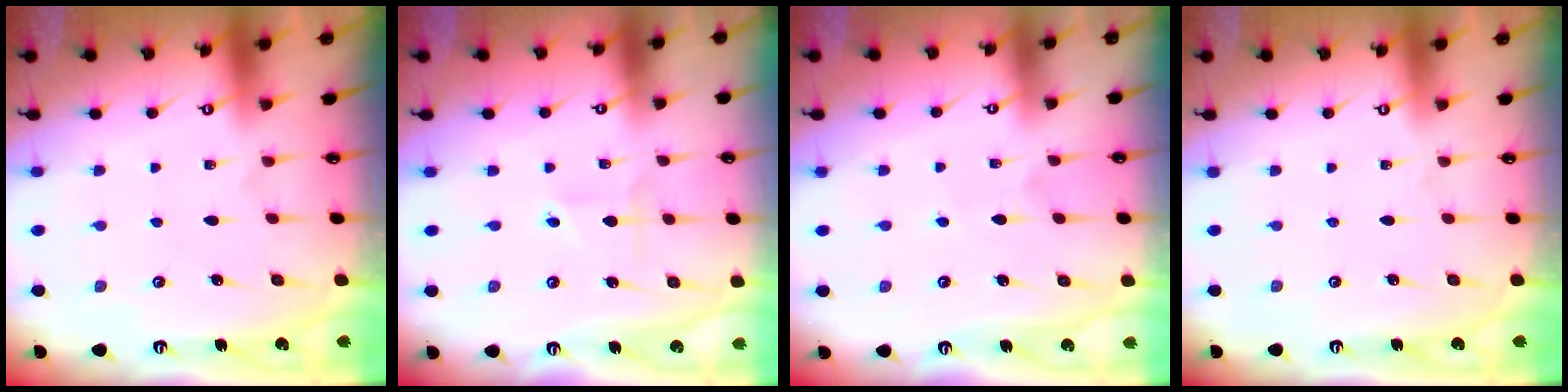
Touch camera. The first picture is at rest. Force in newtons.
{"total": 1.9, "press": 1.8, "slide": 0.4}
{"total": 3.7, "press": 3.7, "slide": 0.4}
{"total": 0.0}